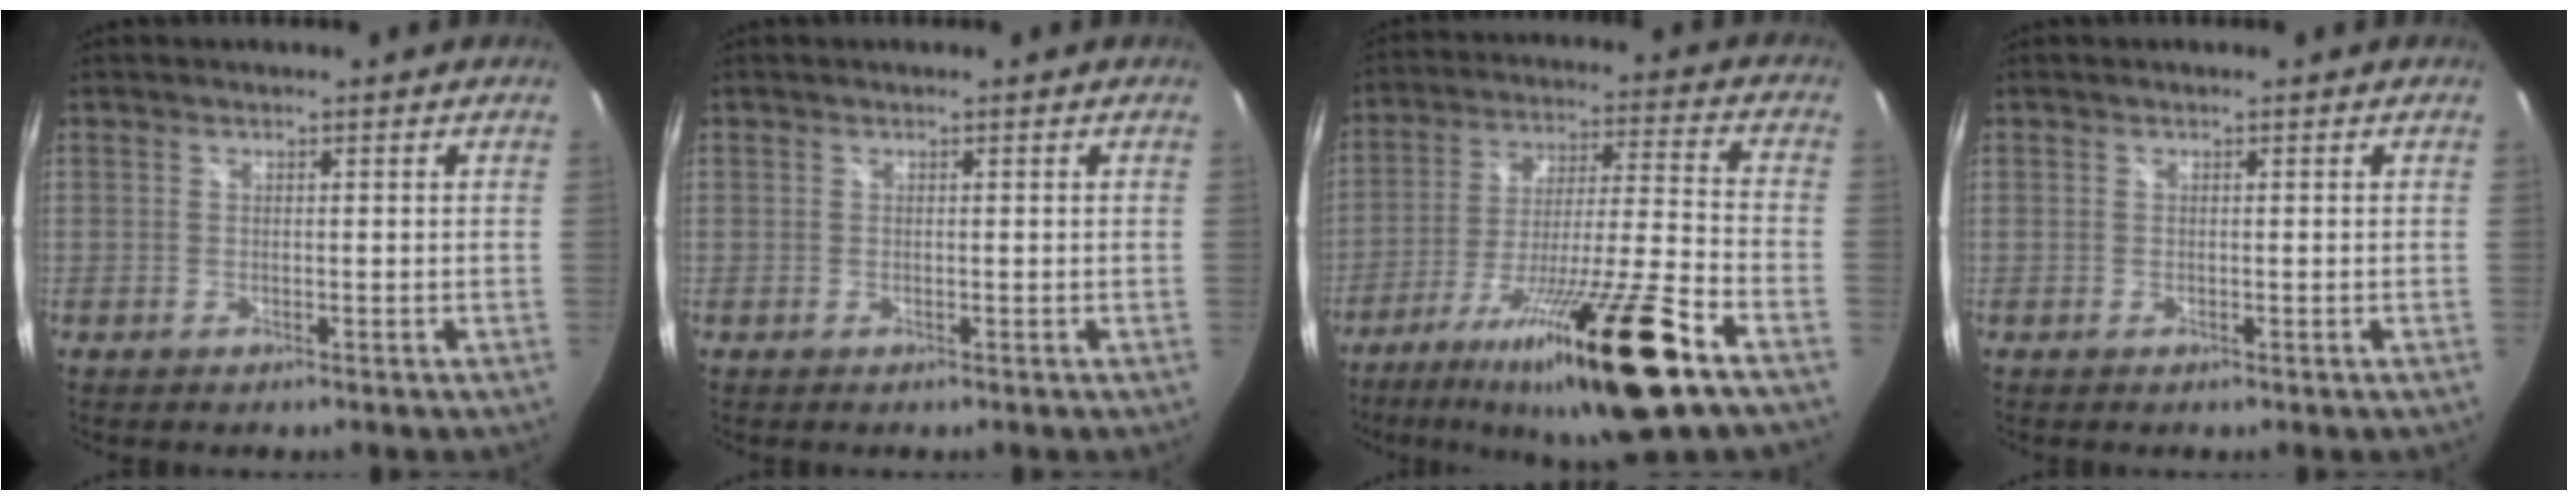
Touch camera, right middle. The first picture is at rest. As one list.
[{"total": 0.0}, {"total": 21.8, "force": [-14.1, -0.1, 16.6], "torque": [-0.299, -0.035, -0.238]}, {"total": 0.0}]